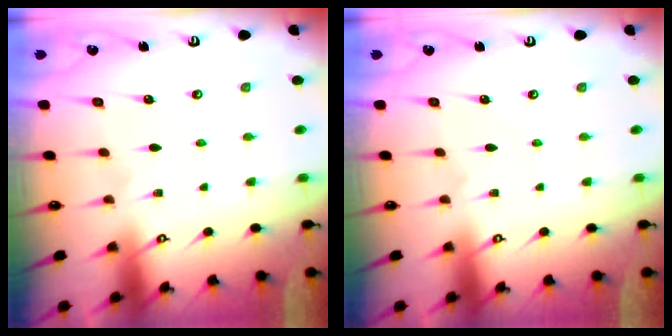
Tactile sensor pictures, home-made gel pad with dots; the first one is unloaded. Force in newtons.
{"total": 0.0}